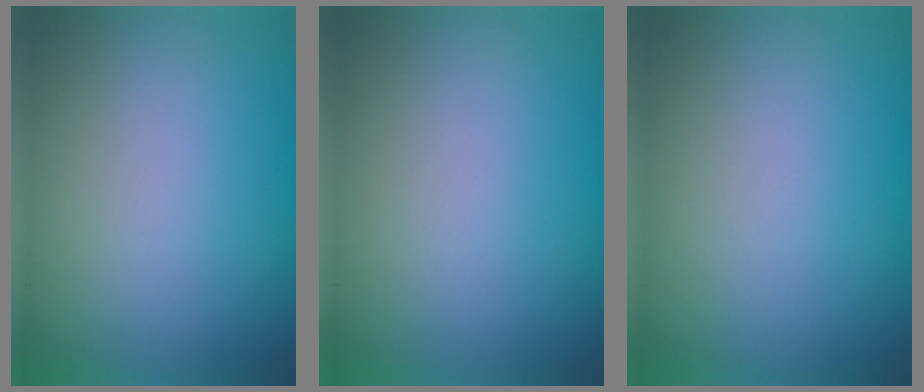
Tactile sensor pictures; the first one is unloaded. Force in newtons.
{"total": 0.0}
{"total": 0.0}